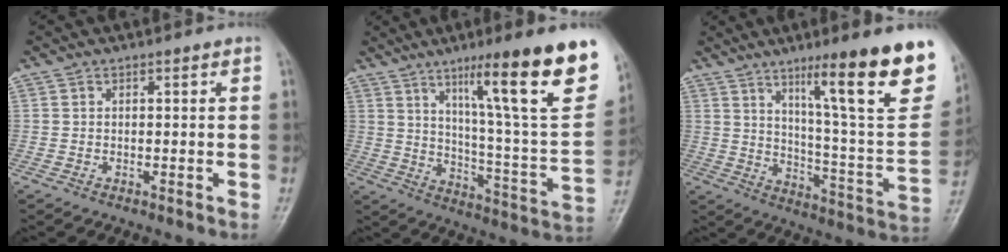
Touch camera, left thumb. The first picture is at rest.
{"total": 25.6, "force": [14.1, 2.8, 21.1], "torque": [-0.286, -0.051, 0.215]}
{"total": 25.3, "force": [14.0, 3.2, 20.8], "torque": [-0.274, -0.055, 0.215]}